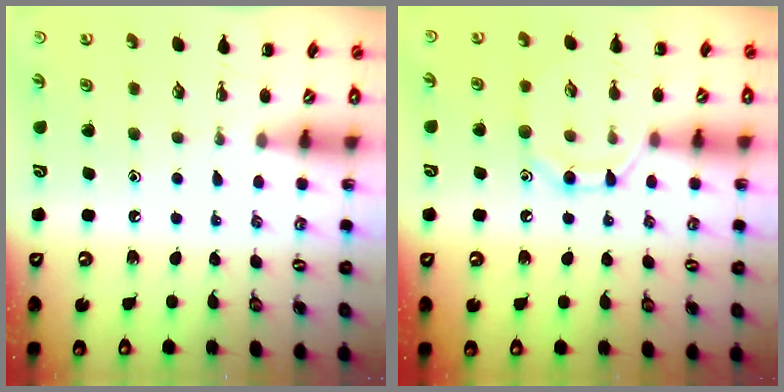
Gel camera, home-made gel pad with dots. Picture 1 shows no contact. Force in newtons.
{"total": 9.1, "press": 9.0, "slide": 1.0}